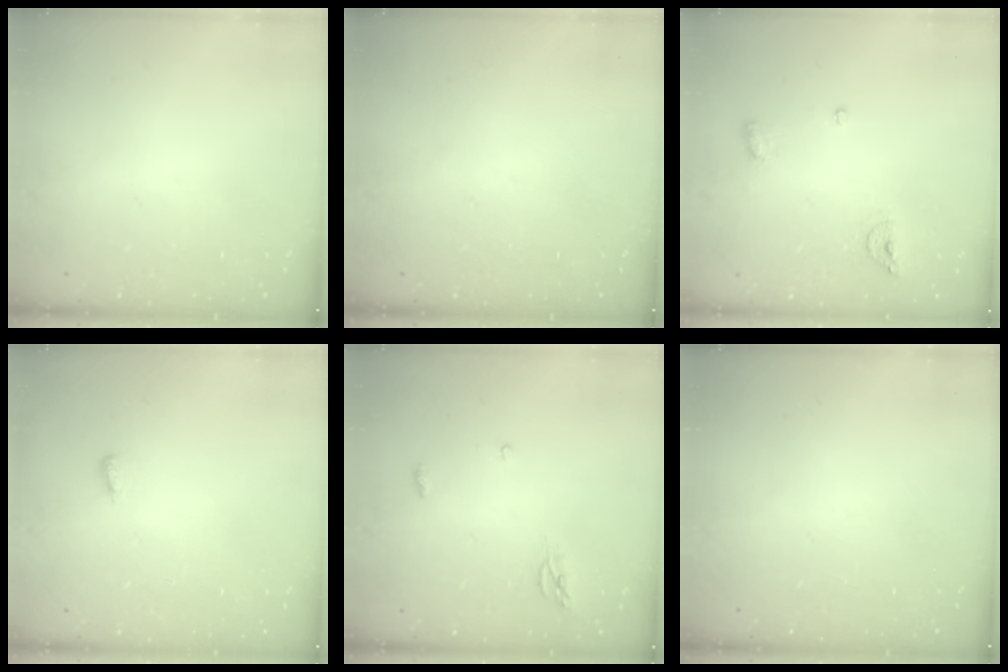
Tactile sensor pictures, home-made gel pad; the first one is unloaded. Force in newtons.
{"total": 0.0}
{"total": 6.6, "press": 6.5, "slide": 1.0}
{"total": 3.6, "press": 2.7, "slide": 2.4}
{"total": 3.5, "press": 3.5, "slide": 0.2}
{"total": 0.0}